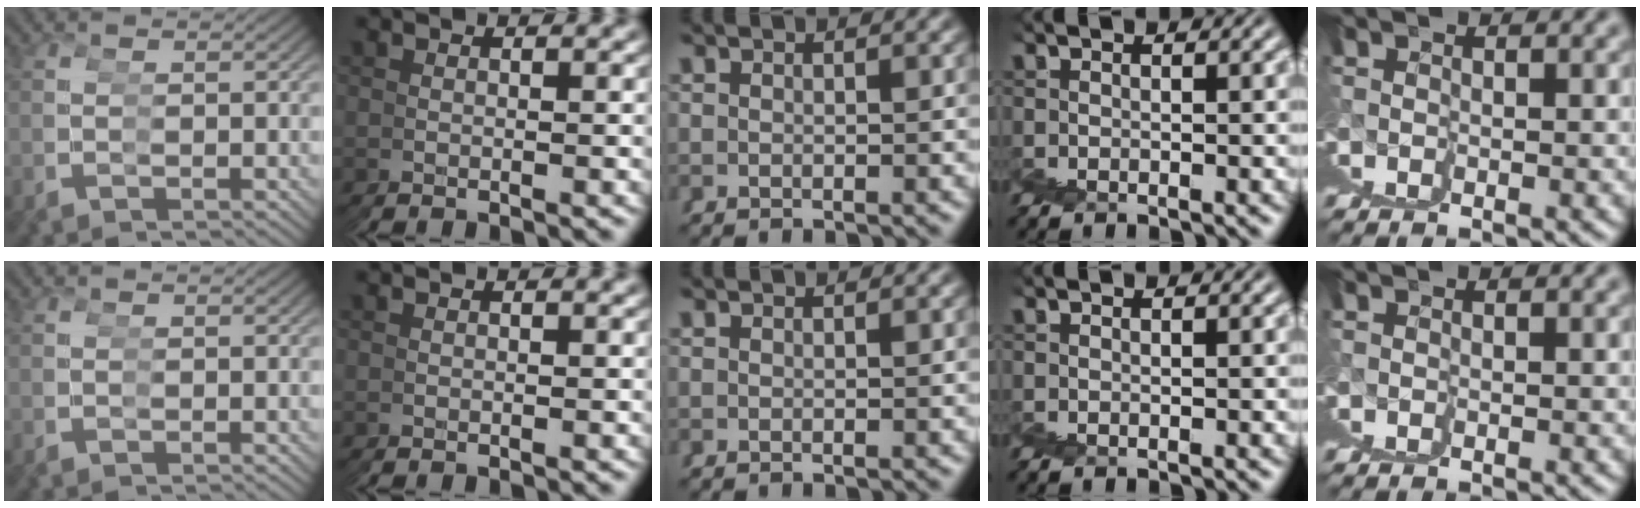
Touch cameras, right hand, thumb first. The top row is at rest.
{}